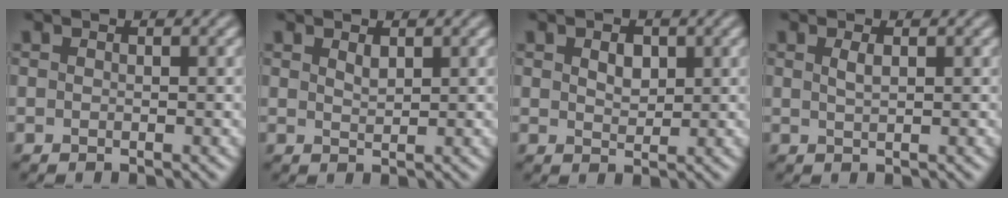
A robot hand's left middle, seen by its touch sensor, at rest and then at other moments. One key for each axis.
{"total": 1.0, "fx": 0.7, "fy": 0.3, "fz": 0.6, "tx": -0.013, "ty": -0.001, "tz": 0.015}
{"total": 2.0, "fx": 0.7, "fy": 1.3, "fz": 1.3, "tx": -0.024, "ty": -0.001, "tz": 0.014}
{"total": 1.1, "fx": 0.5, "fy": 0.3, "fz": 0.9, "tx": -0.019, "ty": 0.002, "tz": 0.009}